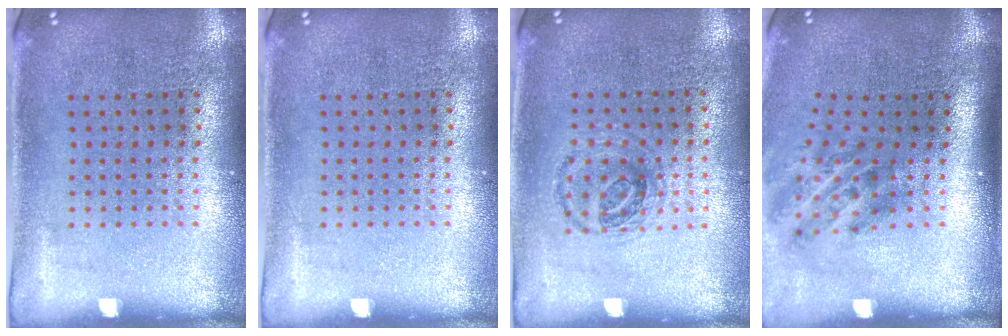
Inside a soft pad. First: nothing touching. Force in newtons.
{"total": 0.0}
{"total": 0.9, "press": 0.9, "slide": 0.2}
{"total": 1.9, "press": 1.2, "slide": 1.5}